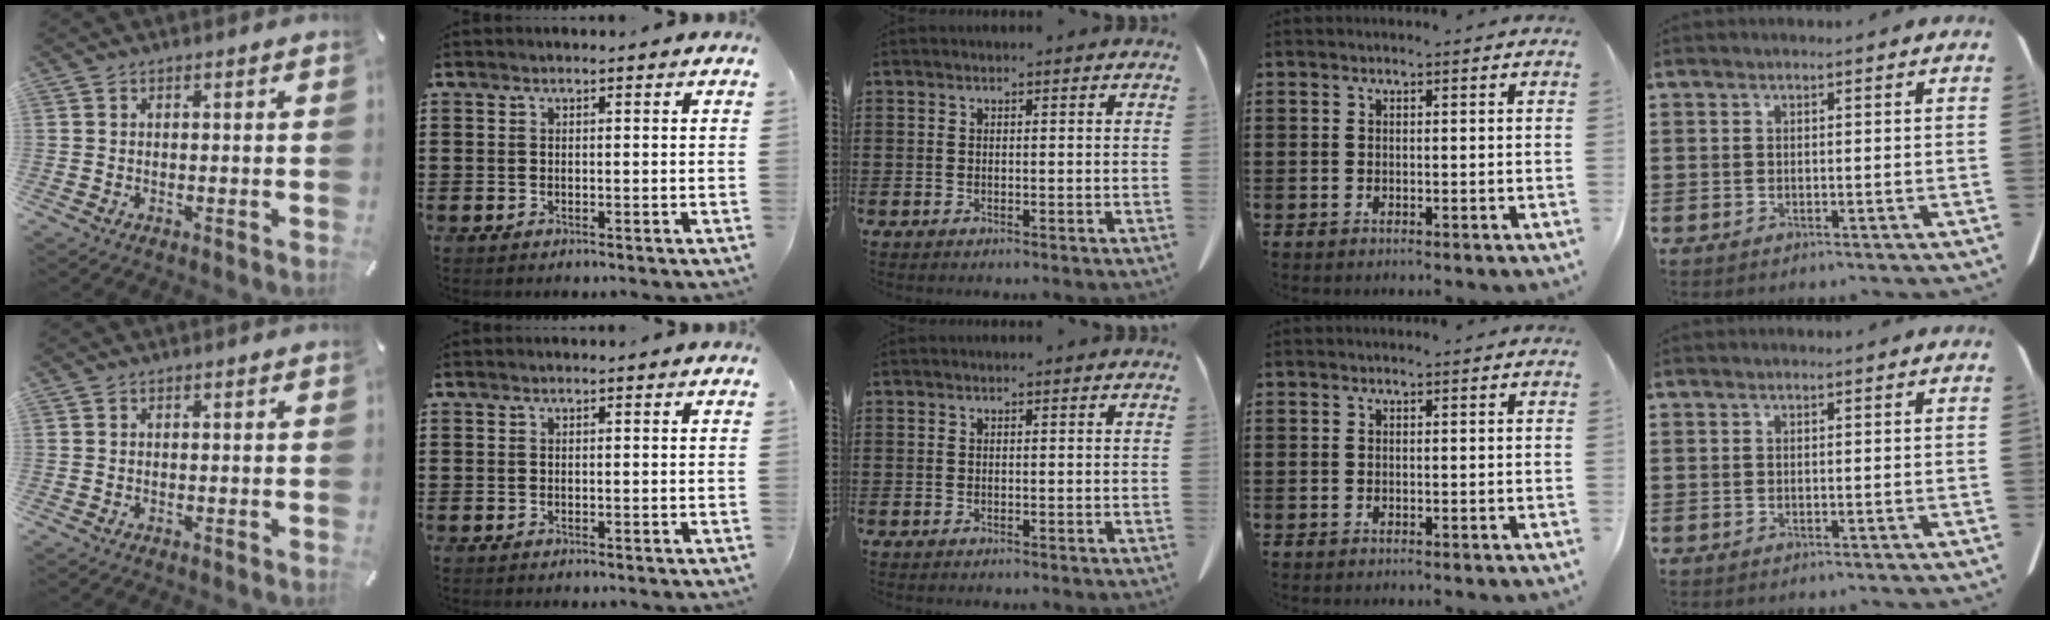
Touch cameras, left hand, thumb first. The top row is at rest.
{}